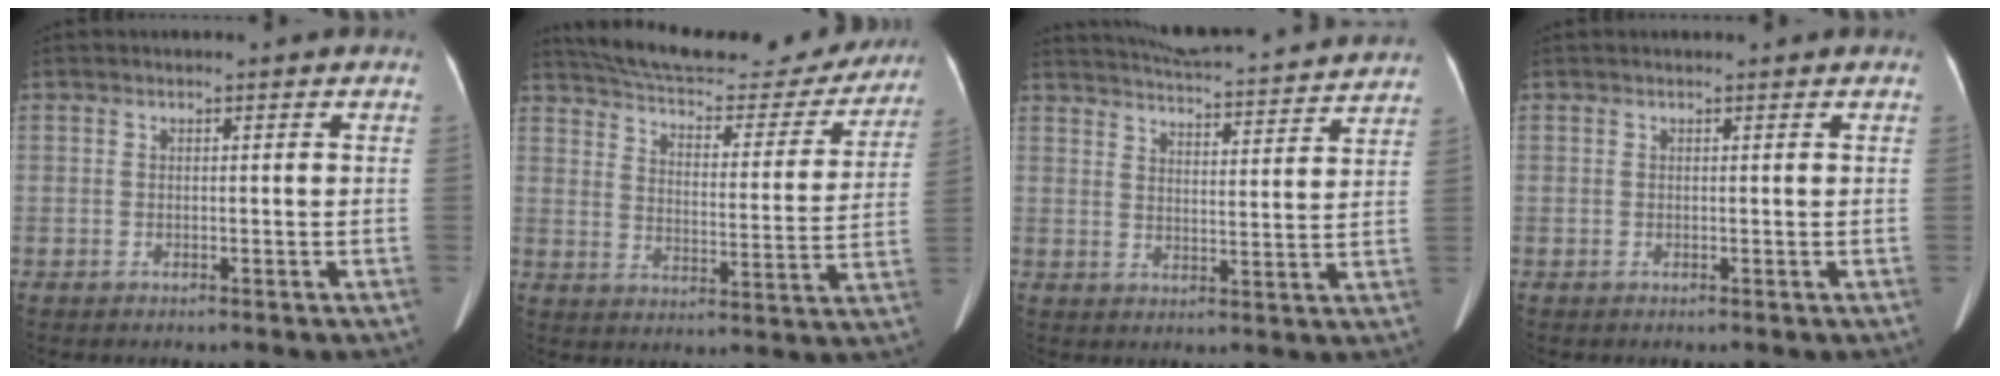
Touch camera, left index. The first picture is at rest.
{"total": 25.4, "force": [23.2, 5.9, 8.5], "torque": [-0.137, -0.026, 0.301]}
{"total": 22.3, "force": [21.1, 1.7, 7.1], "torque": [-0.115, -0.011, 0.271]}
{"total": 1.1, "force": [0.9, 0.1, 0.5], "torque": [-0.007, 0.015, 0.014]}